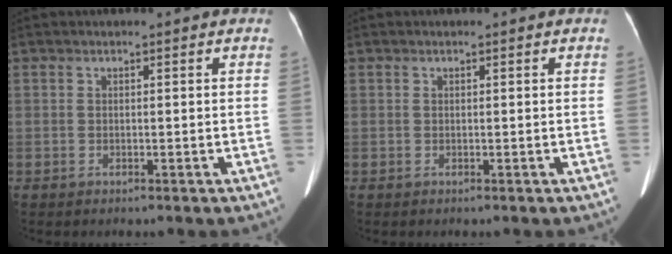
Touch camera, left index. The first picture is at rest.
{"total": 0.0}